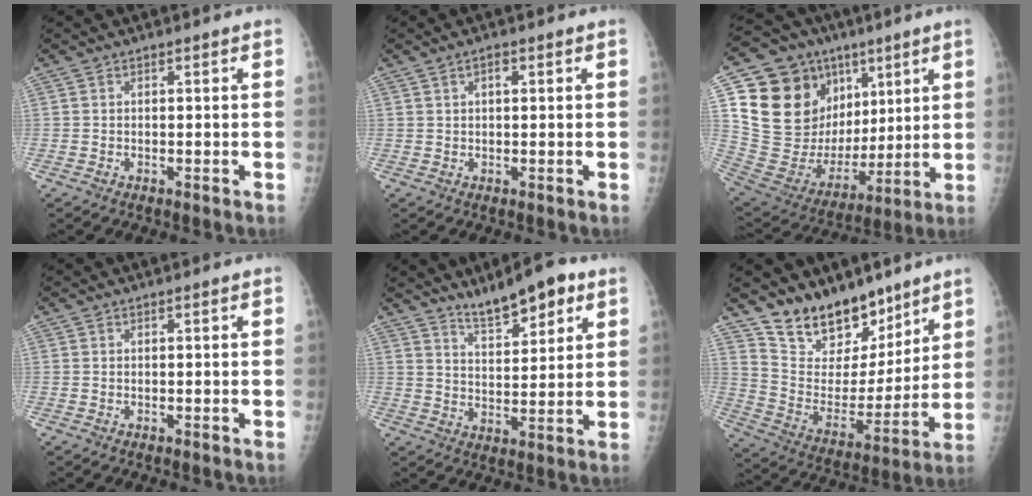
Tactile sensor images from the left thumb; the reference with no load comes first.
{"total": 1.5, "force": [0.5, 0.8, 1.1], "torque": [-0.012, 0.001, 0.010]}
{"total": 25.7, "force": [9.6, 18.7, 14.9], "torque": [-0.221, 0.006, 0.187]}
{"total": 0.0}
{"total": 9.8, "force": [6.8, 3.1, 6.3], "torque": [-0.084, -0.035, 0.113]}
{"total": 16.3, "force": [13.1, 8.2, 5.2], "torque": [-0.027, -0.092, 0.236]}